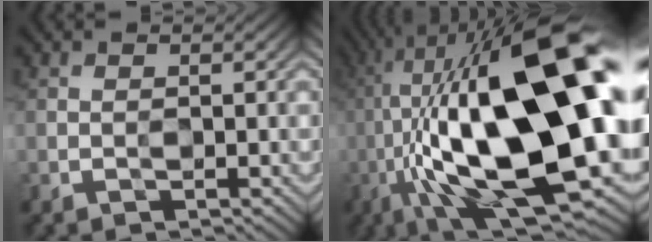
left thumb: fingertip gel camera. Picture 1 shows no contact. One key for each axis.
{"total": 22.4, "fx": -1.7, "fy": 7.6, "fz": 21.0, "tx": -0.377, "ty": 0.011, "tz": -0.018}